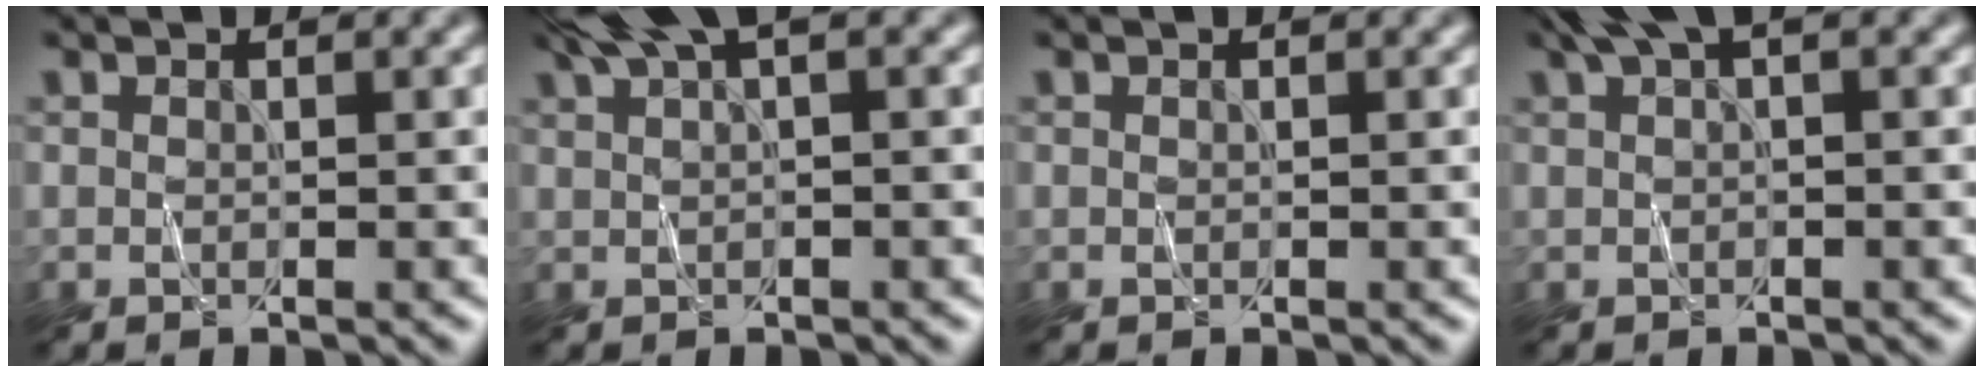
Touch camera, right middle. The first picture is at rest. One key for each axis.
{"total": 3.9, "fx": 2.4, "fy": 0.8, "fz": 2.9, "tx": -0.048, "ty": 0.011, "tz": 0.043}
{"total": 0.0}
{"total": 2.8, "fx": 1.6, "fy": 0.6, "fz": 2.2, "tx": -0.039, "ty": 0.006, "tz": 0.028}